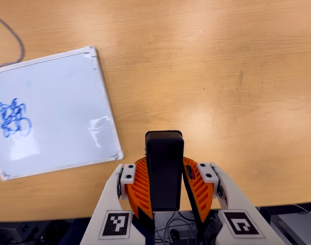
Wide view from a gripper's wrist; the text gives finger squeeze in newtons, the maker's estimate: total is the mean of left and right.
{"total": 7.6, "left": 6.8, "right": 8.4}